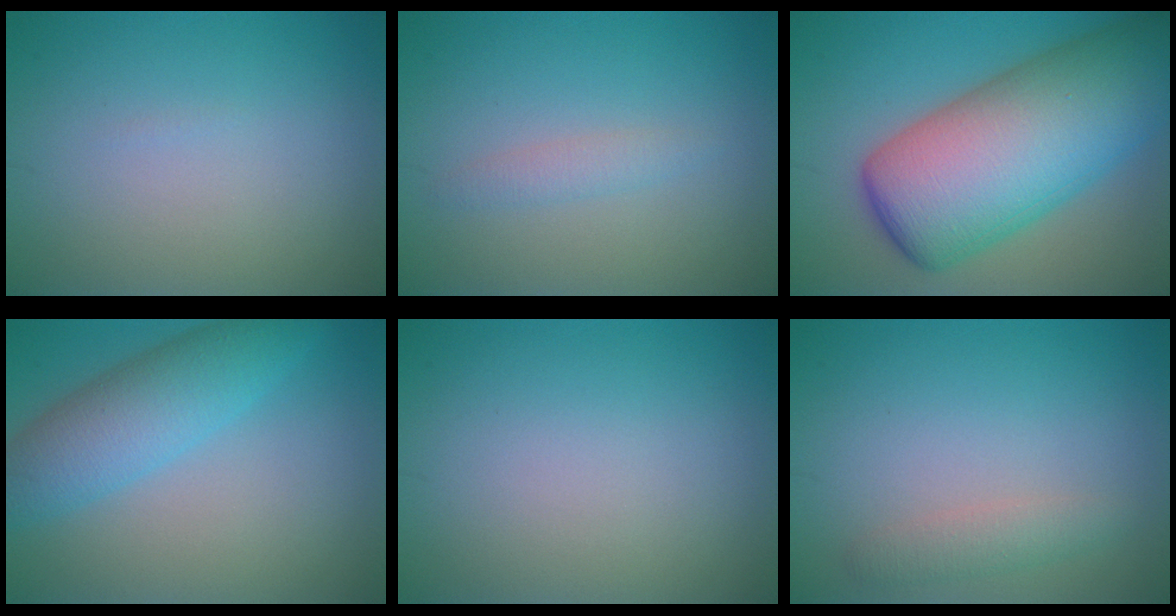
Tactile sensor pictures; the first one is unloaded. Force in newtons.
{"total": 1.3, "press": 1.3, "slide": 0.0}
{"total": 14.4, "press": 14.4, "slide": 0.2}
{"total": 5.8, "press": 5.8, "slide": 0.1}
{"total": 0.0}
{"total": 1.7, "press": 1.7, "slide": 0.0}